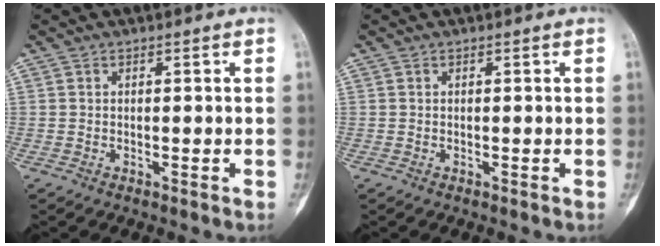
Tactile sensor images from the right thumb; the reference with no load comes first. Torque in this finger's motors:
{"motor_torque": [0.18, -0.01, 0.03, -0.03, 0.00]}